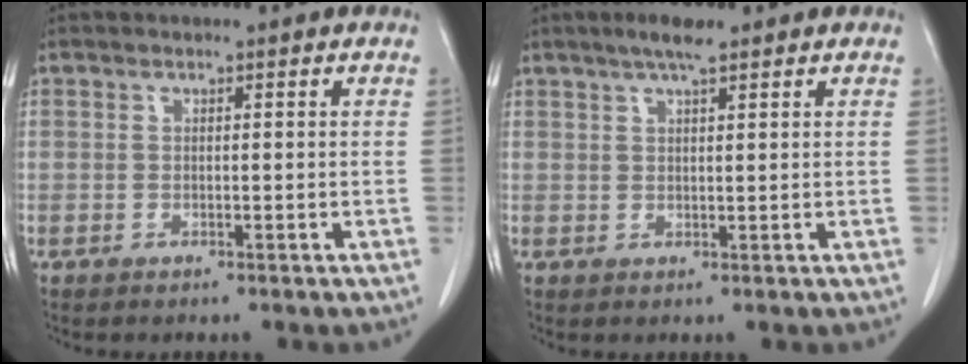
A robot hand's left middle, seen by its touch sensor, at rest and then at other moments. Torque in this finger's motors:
{"motor_torque": [0.22, -0.19, 0.00, 0.02]}